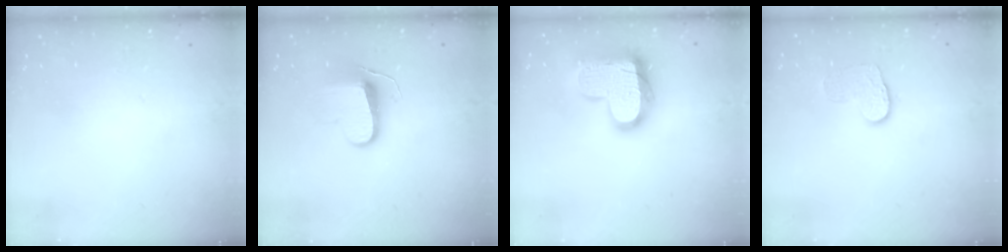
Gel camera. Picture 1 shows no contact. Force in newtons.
{"total": 9.5, "press": 9.5, "slide": 0.2}
{"total": 17.9, "press": 17.9, "slide": 1.4}
{"total": 8.8, "press": 8.8, "slide": 0.7}